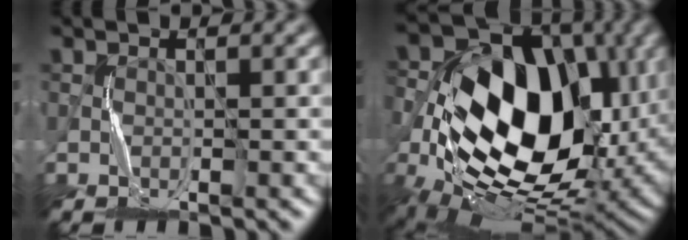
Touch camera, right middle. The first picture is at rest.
{"total": 18.4, "force": [-0.8, 11.9, 14.0], "torque": [-0.241, 0.008, -0.022]}